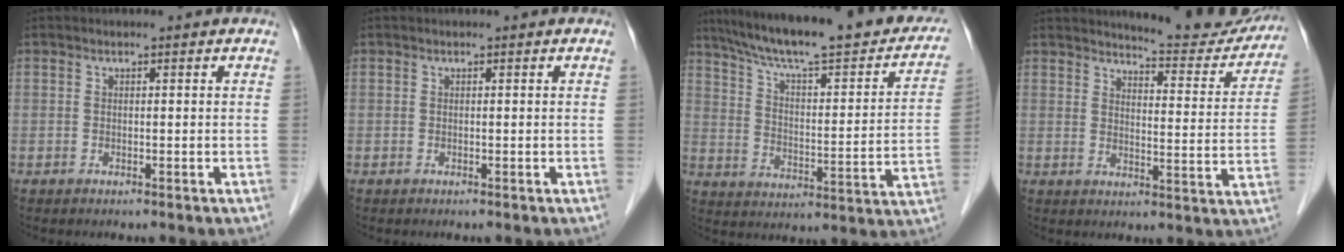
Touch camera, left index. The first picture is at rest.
{"total": 0.0}
{"total": 27.5, "force": [22.4, 4.6, 15.3], "torque": [-0.234, -0.003, 0.302]}
{"total": 13.1, "force": [12.6, 1.8, 3.0], "torque": [-0.029, -0.043, 0.144]}